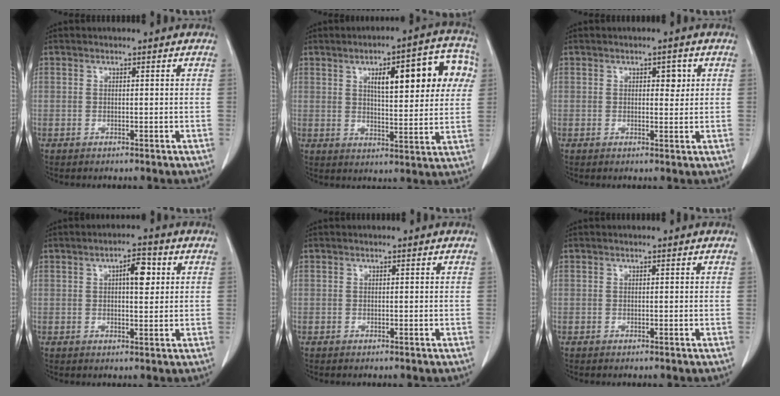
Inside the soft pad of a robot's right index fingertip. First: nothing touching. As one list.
[{"total": 14.8, "force": [4.6, 4.2, 13.4], "torque": [-0.167, 0.032, 0.060]}, {"total": 2.3, "force": [0.8, 1.2, 1.8], "torque": [-0.020, 0.001, 0.010]}, {"total": 4.6, "force": [1.3, 1.5, 4.2], "torque": [-0.065, 0.006, 0.019]}, {"total": 0.0}, {"total": 0.0}]